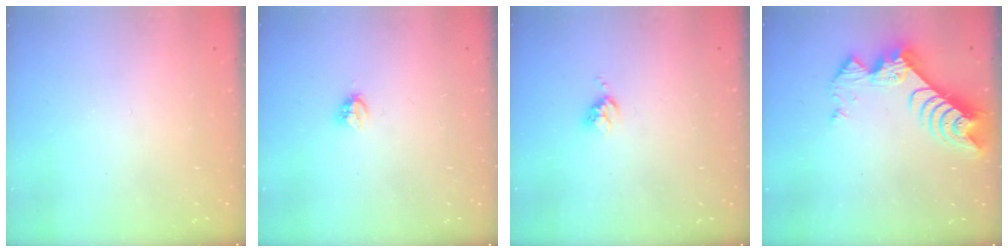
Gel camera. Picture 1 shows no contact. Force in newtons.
{"total": 3.8, "press": 3.7, "slide": 0.4}
{"total": 3.9, "press": 3.8, "slide": 0.6}
{"total": 9.4, "press": 9.4, "slide": 0.8}